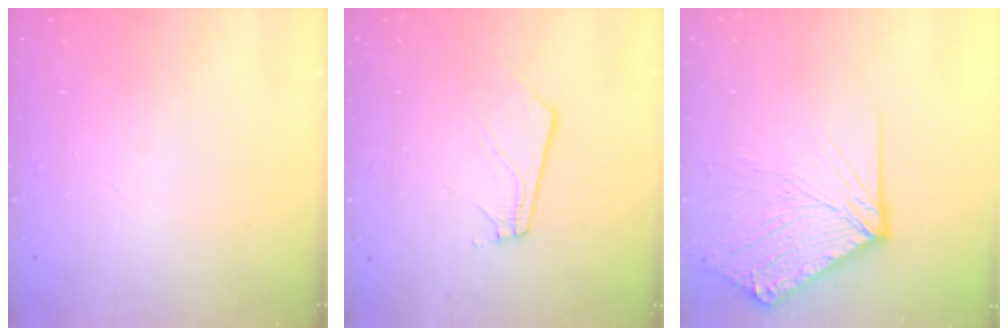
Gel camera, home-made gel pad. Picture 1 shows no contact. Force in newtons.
{"total": 3.7, "press": 3.7, "slide": 0.2}
{"total": 12.5, "press": 12.4, "slide": 1.9}